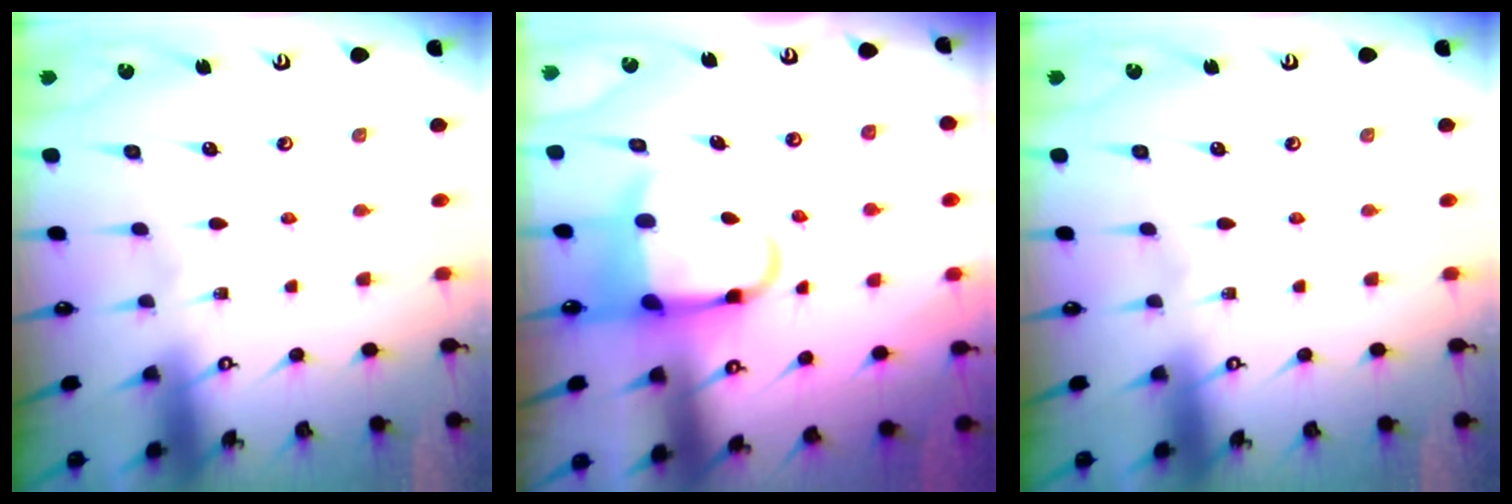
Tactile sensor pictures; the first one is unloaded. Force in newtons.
{"total": 6.3, "press": 6.2, "slide": 1.1}
{"total": 0.0}